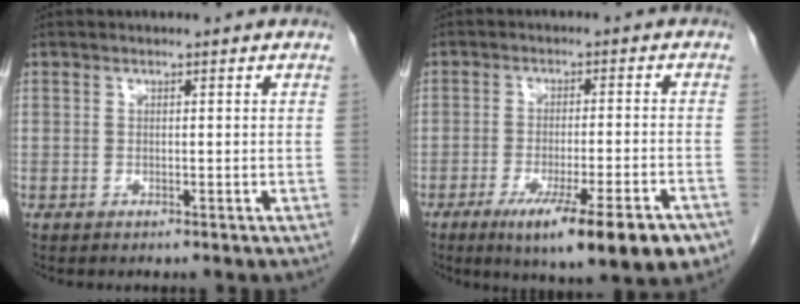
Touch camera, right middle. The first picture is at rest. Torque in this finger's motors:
{"motor_torque": [1.25, -0.89, 0.26, 0.09]}